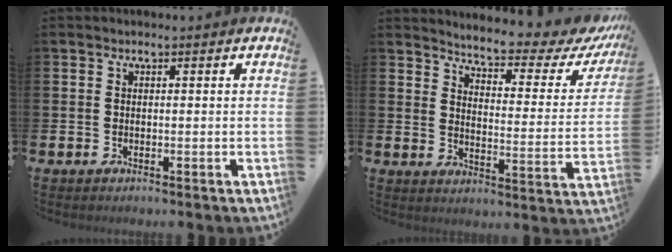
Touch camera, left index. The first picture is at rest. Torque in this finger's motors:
{"motor_torque": [1.04, -1.10, 0.41, 0.06]}